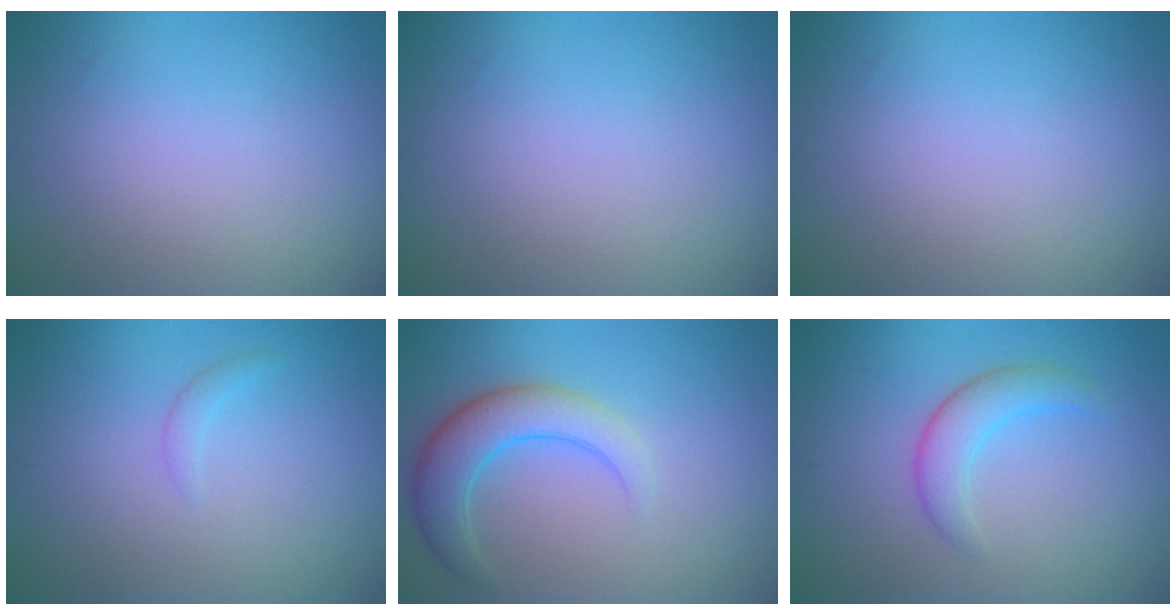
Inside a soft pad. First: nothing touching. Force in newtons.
{"total": 0.0}
{"total": 0.0}
{"total": 0.8, "press": 0.8, "slide": 0.0}
{"total": 4.6, "press": 4.6, "slide": 0.3}
{"total": 2.9, "press": 2.9, "slide": 0.2}